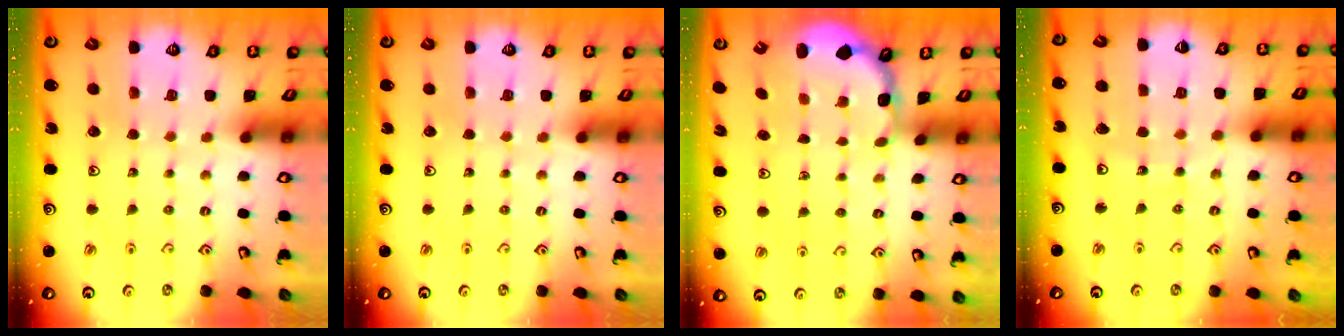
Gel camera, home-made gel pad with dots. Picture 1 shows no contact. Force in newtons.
{"total": 0.0}
{"total": 3.0, "press": 2.0, "slide": 2.2}
{"total": 6.0, "press": 5.9, "slide": 0.8}